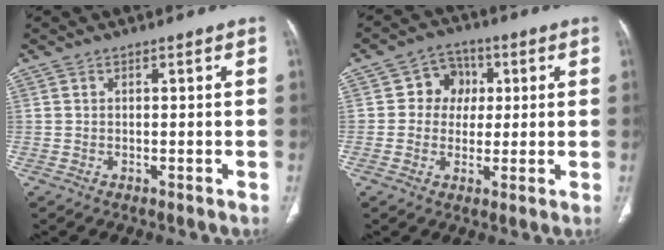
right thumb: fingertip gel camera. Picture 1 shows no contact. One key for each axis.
{"total": 6.8, "fx": 1.1, "fy": 6.2, "fz": 2.6, "tx": 0.004, "ty": 0.010, "tz": 0.010}